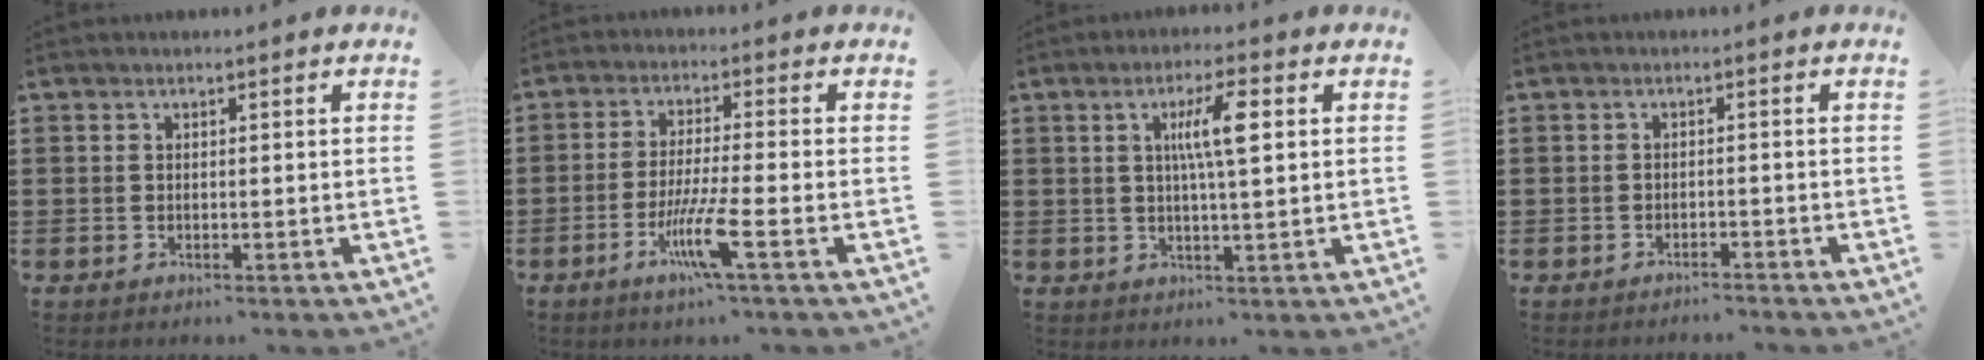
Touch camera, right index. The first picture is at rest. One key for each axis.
{"total": 7.3, "fx": -3.4, "fy": 0.1, "fz": 6.5, "tx": -0.132, "ty": -0.016, "tz": -0.064}
{"total": 6.3, "fx": 1.4, "fy": 0.9, "fz": 6.1, "tx": -0.119, "ty": 0.007, "tz": 0.019}
{"total": 1.3, "fx": -1.3, "fy": 0.0, "fz": 0.1, "tx": -0.007, "ty": 0.001, "tz": -0.028}